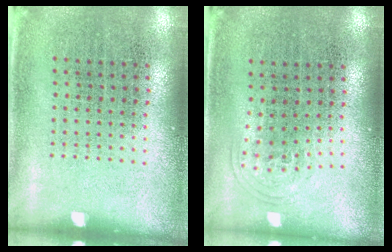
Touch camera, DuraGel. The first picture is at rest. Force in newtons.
{"total": 1.1, "press": 0.7, "slide": 0.7}